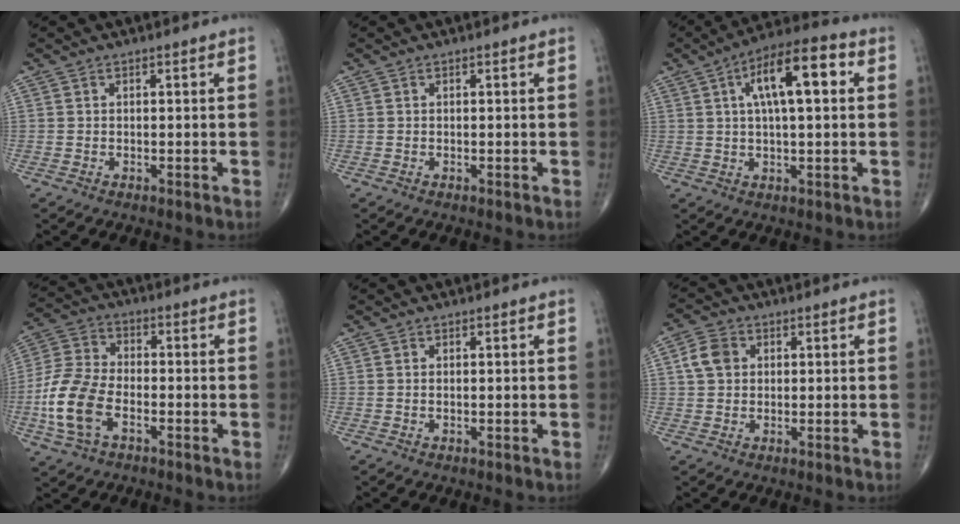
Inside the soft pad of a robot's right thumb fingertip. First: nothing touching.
{"total": 0.0}
{"total": 13.0, "force": [3.3, 4.5, 11.7], "torque": [-0.187, 0.025, 0.044]}
{"total": 12.6, "force": [-3.9, 7.2, 9.5], "torque": [-0.207, 0.019, -0.082]}
{"total": 0.0}
{"total": 5.2, "force": [1.1, 4.1, 2.9], "torque": [-0.049, 0.006, 0.017]}